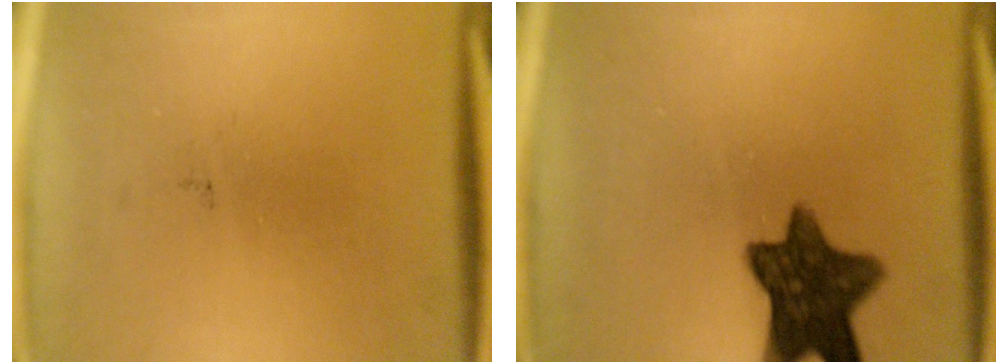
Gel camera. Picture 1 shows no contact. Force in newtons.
{"total": 11.0}